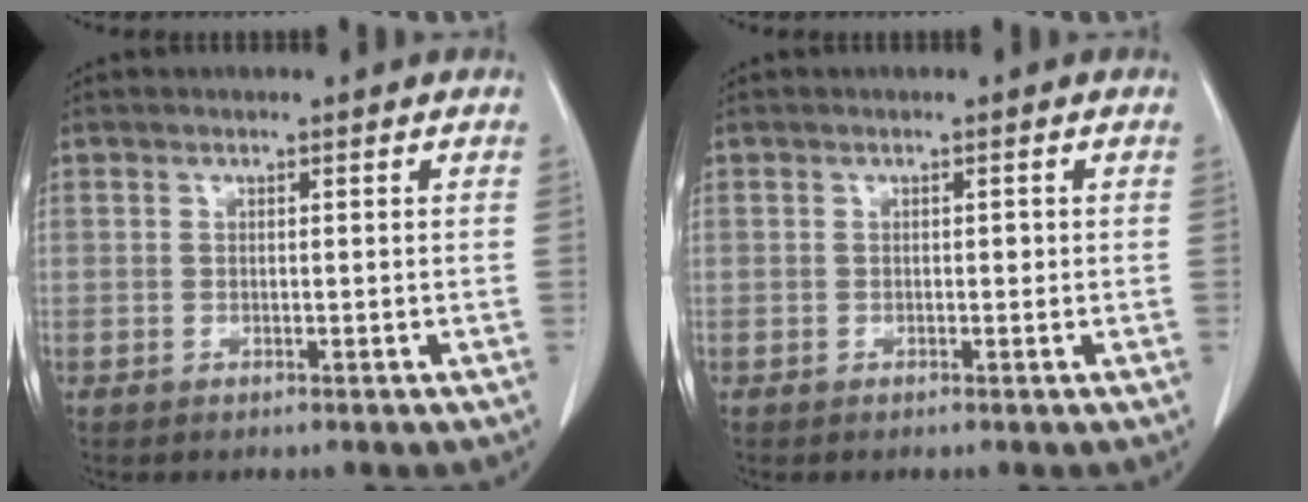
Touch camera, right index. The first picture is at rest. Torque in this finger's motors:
{"motor_torque": [0.07, 0.01, 0.01, 0.01]}